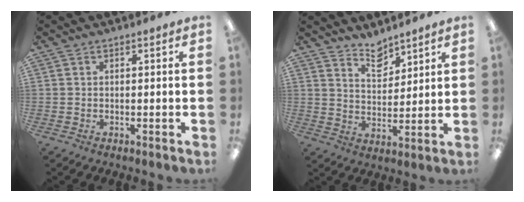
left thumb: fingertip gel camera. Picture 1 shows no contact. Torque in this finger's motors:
{"motor_torque": [-0.24, -0.24, -0.20, -0.10, 0.00]}